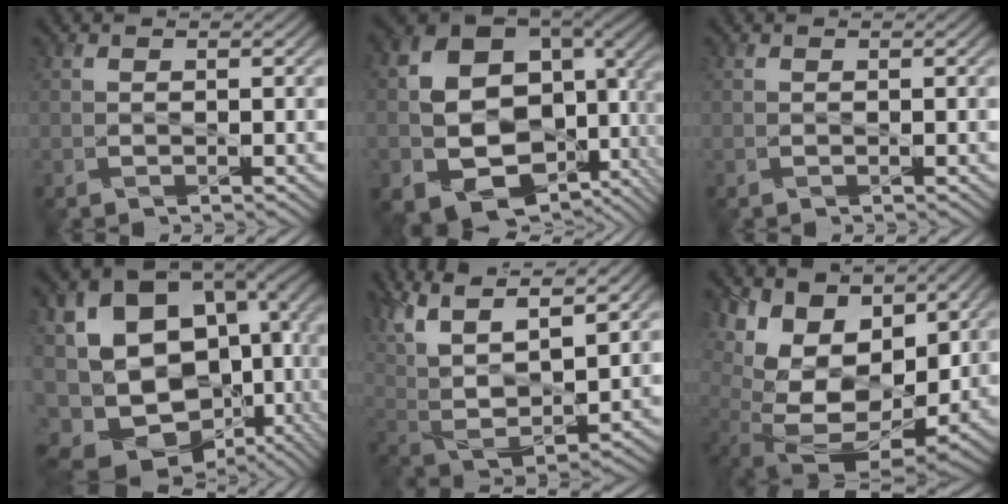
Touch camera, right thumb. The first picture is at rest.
{"total": 16.6, "force": [-1.1, 12.5, 10.8], "torque": [-0.211, -0.060, 0.031]}
{"total": 0.0}
{"total": 18.2, "force": [-1.6, 14.3, 11.2], "torque": [-0.218, -0.053, 0.046]}
{"total": 16.3, "force": [9.8, 6.4, 11.3], "torque": [-0.288, 0.026, 0.171]}
{"total": 13.1, "force": [4.0, 8.6, 9.0], "torque": [-0.184, 0.009, 0.079]}